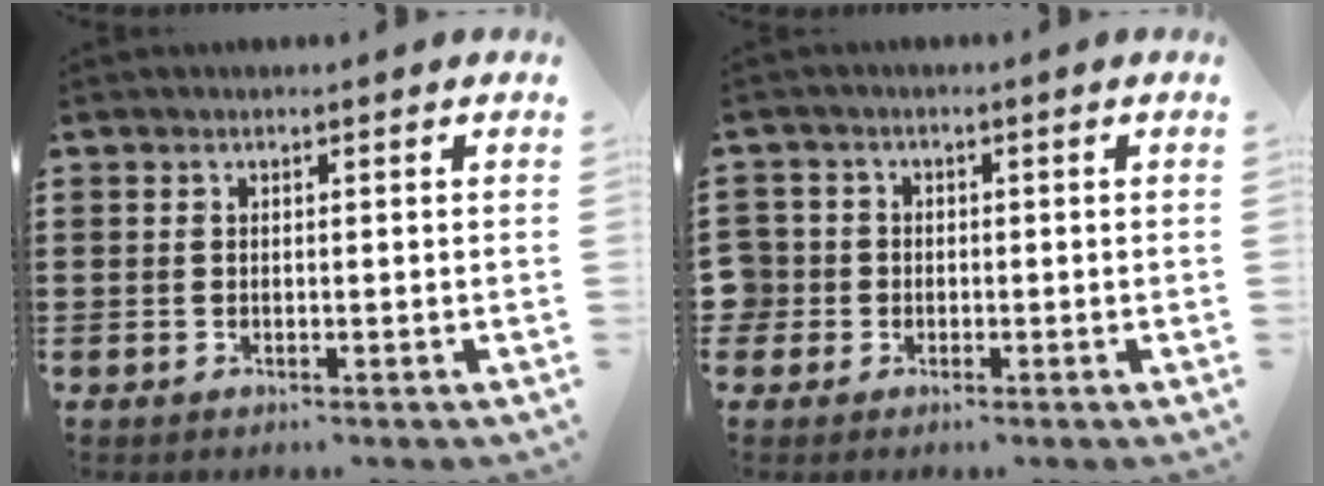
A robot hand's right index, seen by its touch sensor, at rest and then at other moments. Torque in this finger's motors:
{"motor_torque": [0.01, 0.01, -0.01, 0.00]}